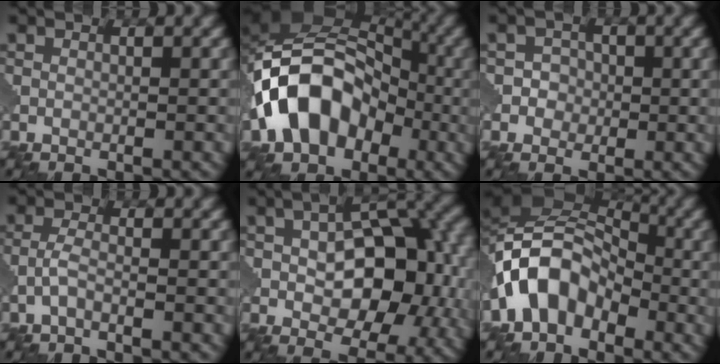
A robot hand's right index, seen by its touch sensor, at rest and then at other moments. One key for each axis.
{"total": 11.6, "fx": -3.3, "fy": 8.7, "fz": 7.0, "tx": -0.114, "ty": 0.007, "tz": -0.074}
{"total": 2.2, "fx": -0.3, "fy": 2.1, "fz": 0.5, "tx": 0.011, "ty": 0.003, "tz": -0.015}
{"total": 1.6, "fx": -0.9, "fy": 0.4, "fz": 1.3, "tx": -0.030, "ty": 0.004, "tz": -0.024}
{"total": 11.8, "fx": 0.2, "fy": 7.2, "fz": 9.3, "tx": -0.129, "ty": 0.000, "tz": 0.008}
{"total": 8.0, "fx": -3.0, "fy": 5.4, "fz": 5.0, "tx": -0.083, "ty": 0.018, "tz": -0.073}